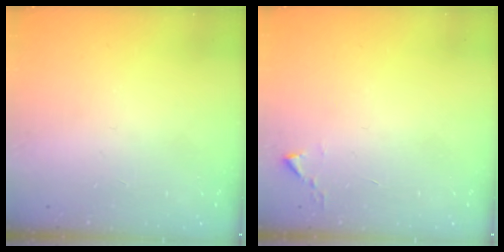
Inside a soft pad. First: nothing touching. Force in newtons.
{"total": 2.4, "press": 2.4, "slide": 0.3}